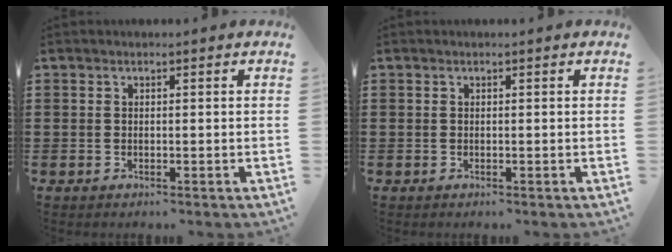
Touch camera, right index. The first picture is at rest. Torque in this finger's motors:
{"motor_torque": [-0.05, 0.05, 0.00, -0.01]}